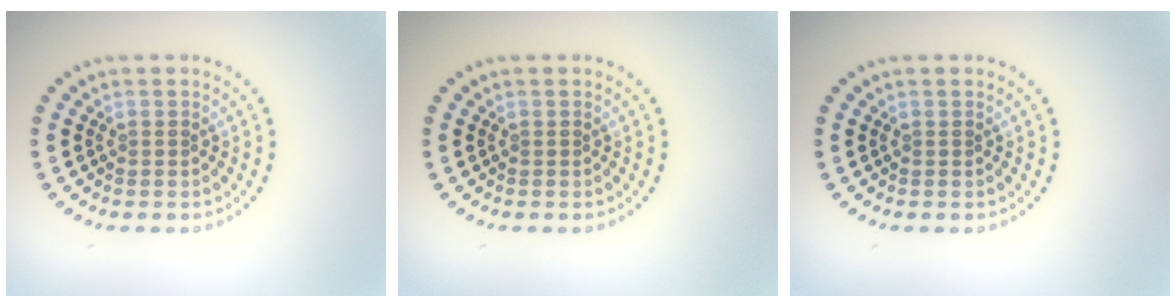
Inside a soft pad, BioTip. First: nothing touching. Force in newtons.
{"total": 0.0}
{"total": 0.0}